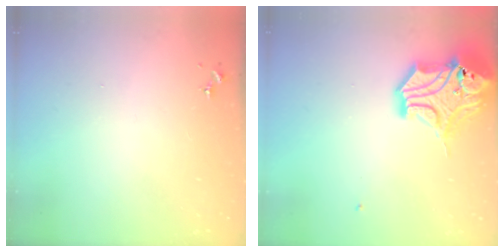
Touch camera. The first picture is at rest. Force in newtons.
{"total": 18.5, "press": 18.3, "slide": 2.6}